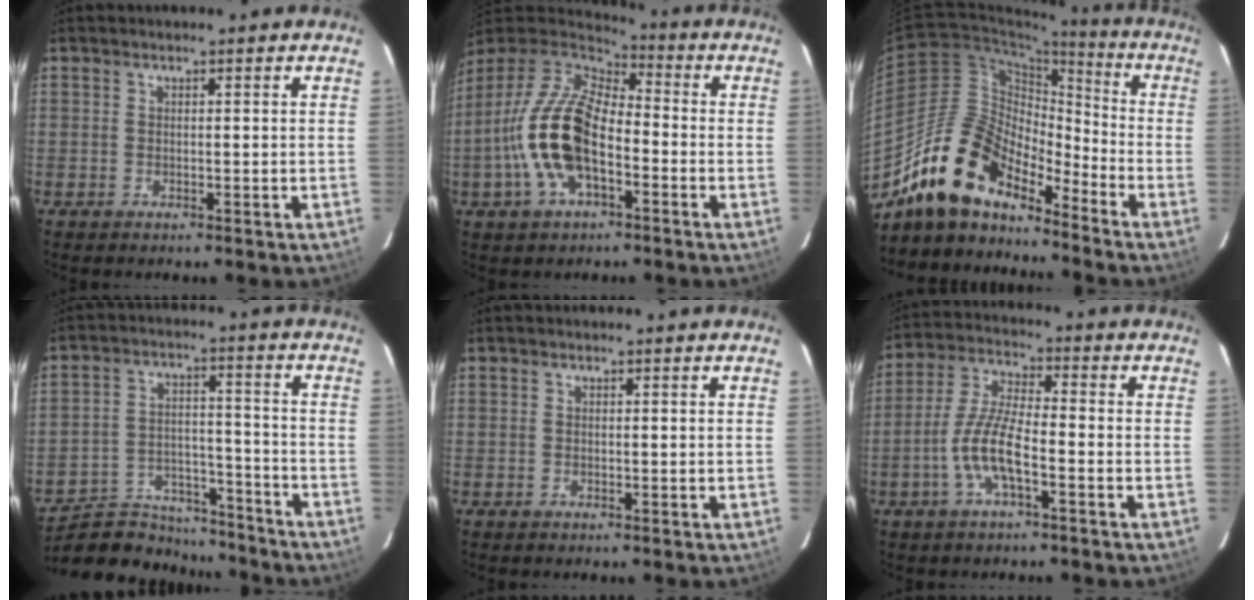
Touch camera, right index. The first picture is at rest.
{"total": 17.6, "force": [-4.8, 8.6, 14.6], "torque": [-0.304, -0.001, -0.096]}
{"total": 15.8, "force": [-13.2, 5.9, 6.4], "torque": [-0.122, 0.010, -0.251]}
{"total": 14.6, "force": [-13.0, 5.7, 3.3], "torque": [-0.087, 0.019, -0.183]}
{"total": 0.0}
{"total": 8.9, "force": [-3.6, 2.0, 7.9], "torque": [-0.170, 0.004, -0.071]}